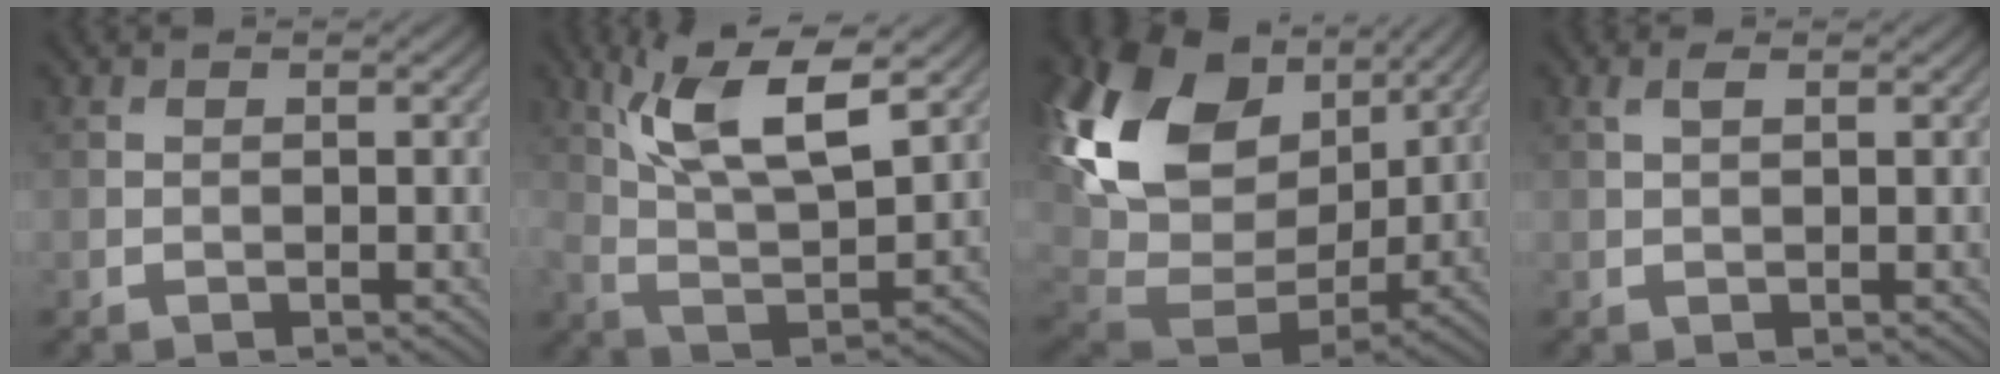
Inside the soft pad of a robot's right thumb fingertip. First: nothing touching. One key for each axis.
{"total": 11.7, "fx": 5.2, "fy": 4.1, "fz": 9.6, "tx": -0.196, "ty": 0.003, "tz": 0.096}
{"total": 18.9, "fx": 6.7, "fy": 12.7, "fz": 12.3, "tx": -0.300, "ty": 0.006, "tz": 0.138}
{"total": 1.3, "fx": 0.6, "fy": 0.5, "fz": 1.1, "tx": -0.027, "ty": 0.003, "tz": 0.013}